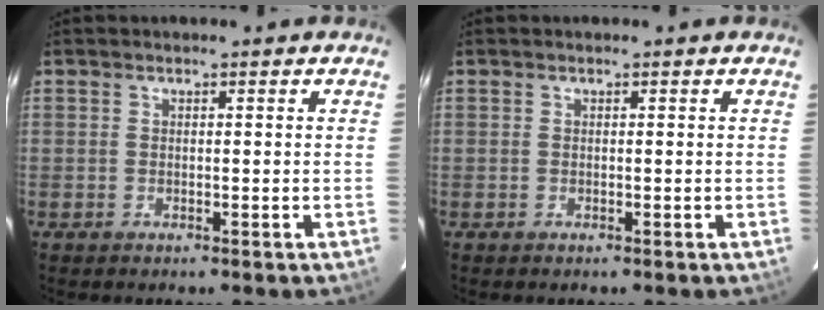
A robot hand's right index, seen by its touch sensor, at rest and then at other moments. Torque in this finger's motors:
{"motor_torque": [0.02, 0.02, 0.00, 0.00]}